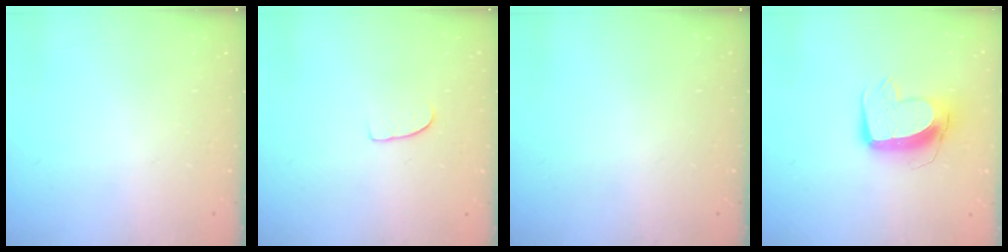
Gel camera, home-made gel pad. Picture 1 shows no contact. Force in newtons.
{"total": 5.4, "press": 5.4, "slide": 0.3}
{"total": 0.0}
{"total": 11.7, "press": 11.6, "slide": 1.0}